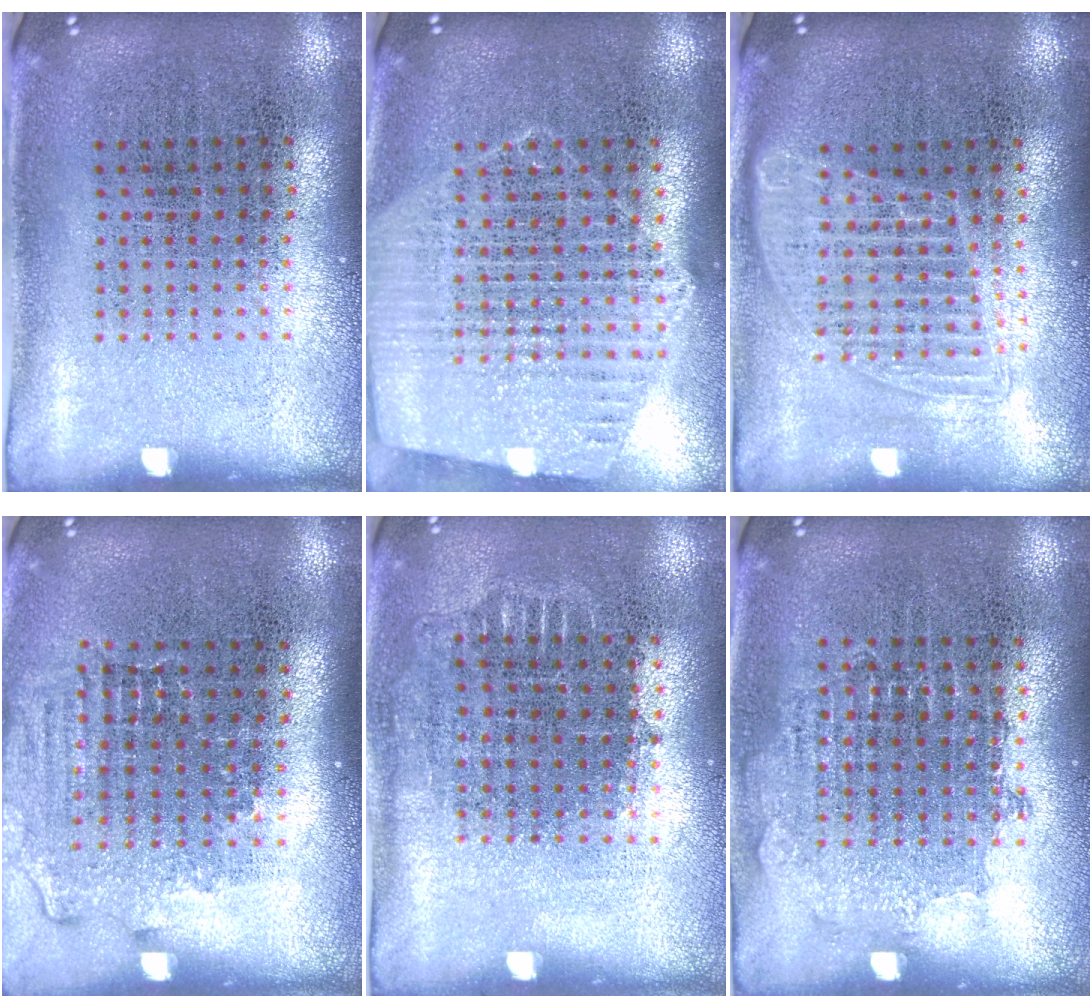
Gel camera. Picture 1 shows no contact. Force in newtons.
{"total": 1.4, "press": 1.4, "slide": 0.3}
{"total": 1.5, "press": 1.3, "slide": 0.7}
{"total": 1.4, "press": 1.2, "slide": 0.6}
{"total": 0.7, "press": 0.7, "slide": 0.2}
{"total": 0.8, "press": 0.8, "slide": 0.3}